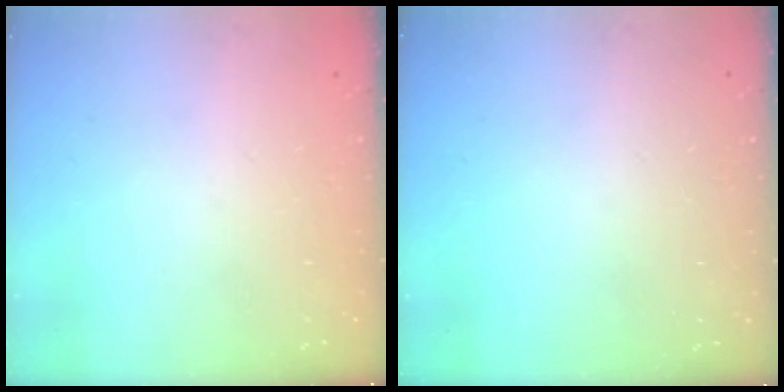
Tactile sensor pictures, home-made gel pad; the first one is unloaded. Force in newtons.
{"total": 0.0}